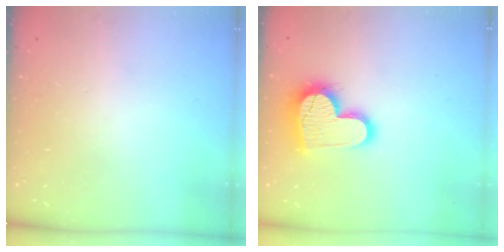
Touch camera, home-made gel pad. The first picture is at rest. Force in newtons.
{"total": 16.5, "press": 16.5, "slide": 1.1}